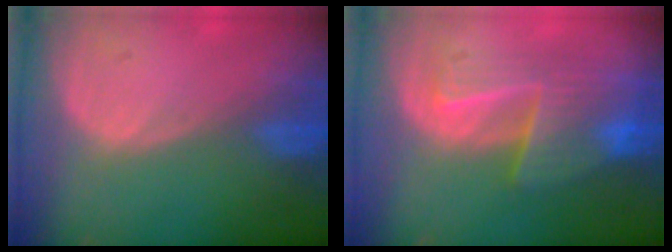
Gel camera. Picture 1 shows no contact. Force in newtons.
{"total": 7.1, "press": 7.1, "slide": 0.3}